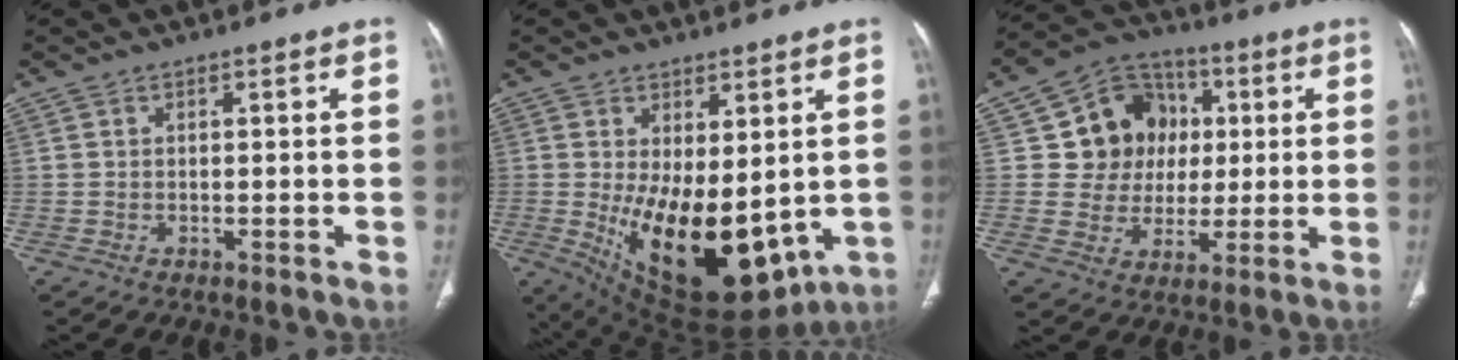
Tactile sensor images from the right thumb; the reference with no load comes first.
{"total": 19.9, "force": [-2.0, 10.1, 17.0], "torque": [-0.252, -0.034, 0.008]}
{"total": 13.2, "force": [2.5, 12.1, 4.8], "torque": [-0.025, 0.007, 0.042]}